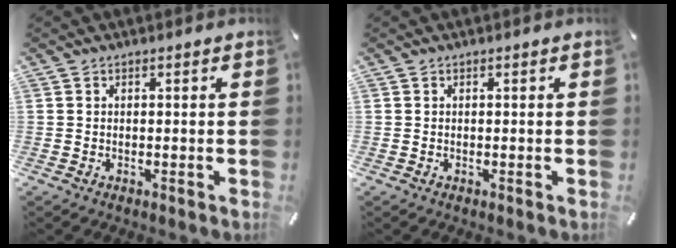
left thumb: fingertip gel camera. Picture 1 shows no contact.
{"total": 0.0}